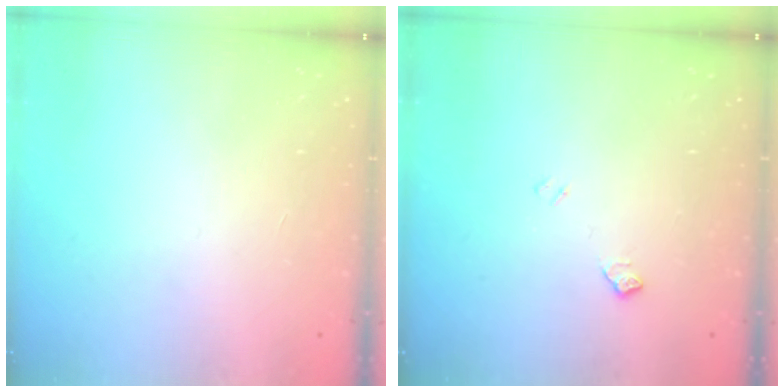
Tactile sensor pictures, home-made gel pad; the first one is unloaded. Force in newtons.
{"total": 5.6, "press": 5.6, "slide": 0.8}